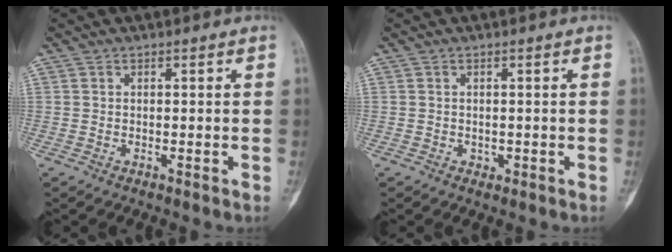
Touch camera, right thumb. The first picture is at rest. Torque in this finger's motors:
{"motor_torque": [0.15, -0.11, 0.18, 0.09, -0.06]}